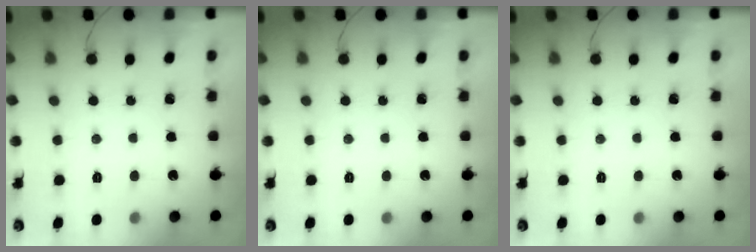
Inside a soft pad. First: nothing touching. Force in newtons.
{"total": 0.0}
{"total": 0.0}